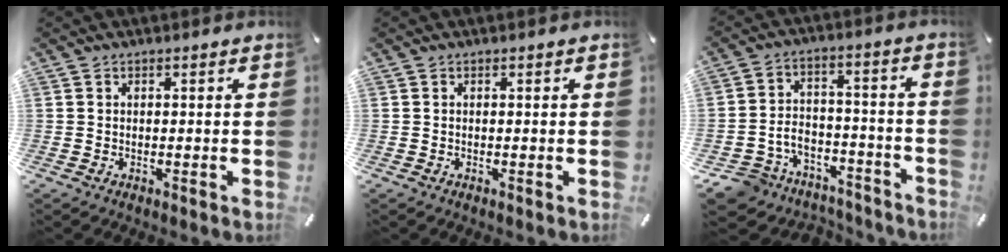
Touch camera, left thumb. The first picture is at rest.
{"total": 0.0}
{"total": 7.4, "force": [-3.8, 6.3, 1.0], "torque": [-0.021, 0.022, -0.065]}